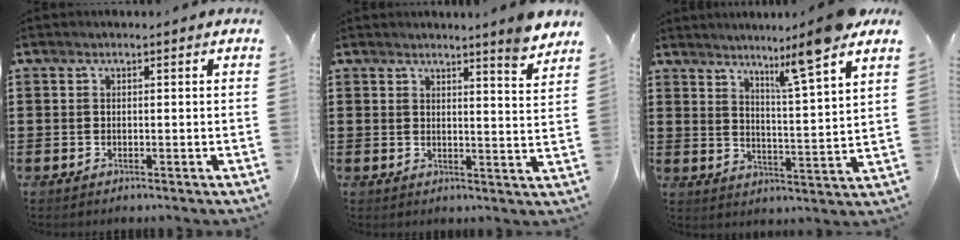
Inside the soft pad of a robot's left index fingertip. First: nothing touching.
{"total": 4.4, "force": [4.0, -1.0, 1.6], "torque": [-0.029, -0.028, 0.065]}
{"total": 8.4, "force": [6.9, -0.4, 4.8], "torque": [-0.072, -0.051, 0.108]}